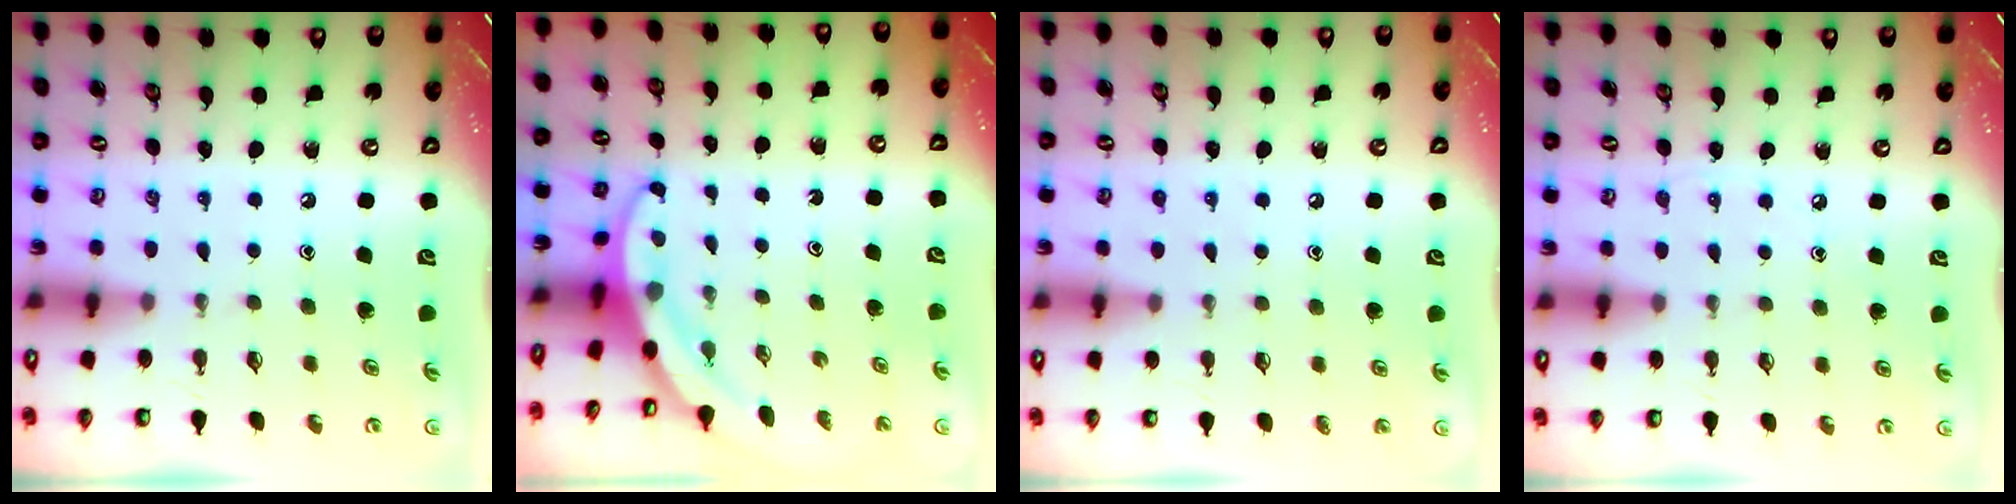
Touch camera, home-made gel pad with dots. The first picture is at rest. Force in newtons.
{"total": 3.3, "press": 3.3, "slide": 0.1}
{"total": 4.5, "press": 4.4, "slide": 0.7}
{"total": 3.7, "press": 3.6, "slide": 0.9}